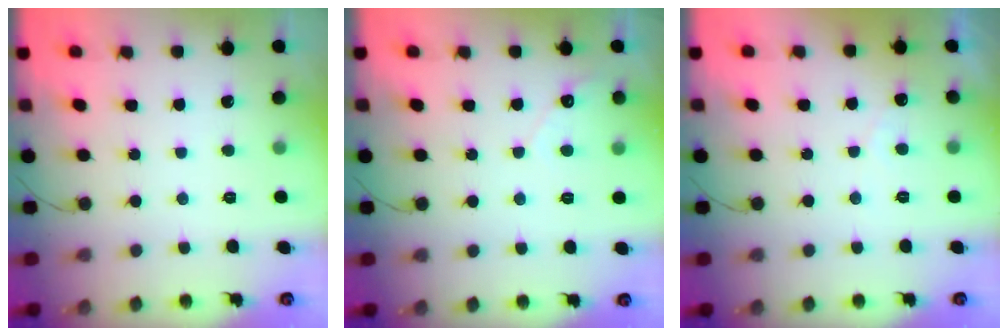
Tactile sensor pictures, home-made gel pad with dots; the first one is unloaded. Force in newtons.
{"total": 2.7, "press": 2.7, "slide": 0.2}
{"total": 3.1, "press": 3.1, "slide": 0.2}